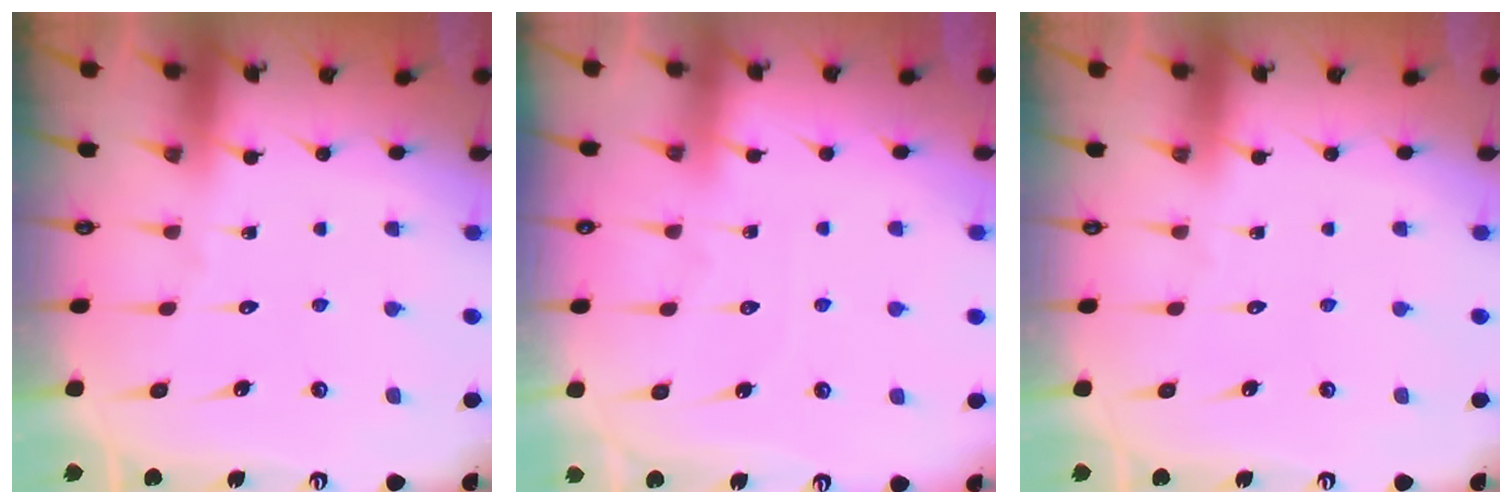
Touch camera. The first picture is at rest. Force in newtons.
{"total": 2.7, "press": 2.7, "slide": 0.4}
{"total": 0.0}